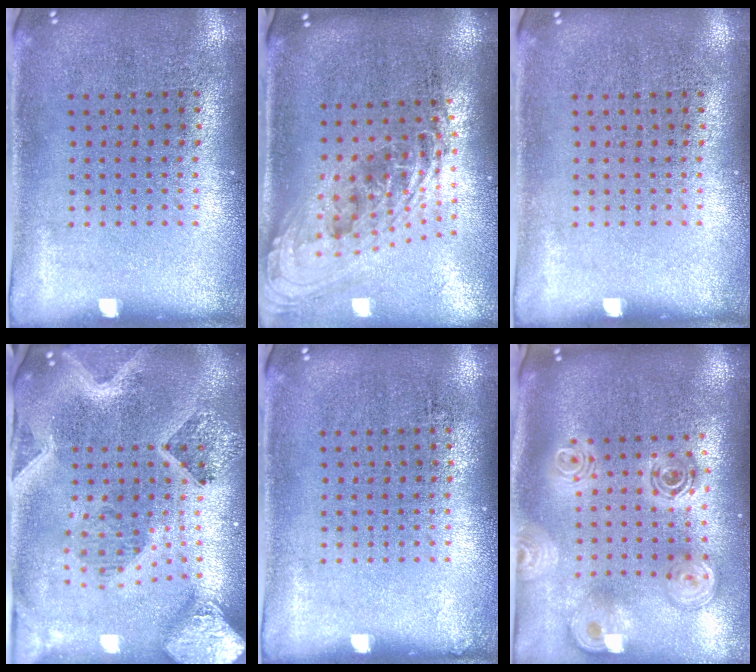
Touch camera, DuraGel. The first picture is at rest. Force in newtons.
{"total": 2.3, "press": 1.6, "slide": 1.6}
{"total": 0.0}
{"total": 4.3, "press": 3.3, "slide": 2.7}
{"total": 0.0}
{"total": 2.6, "press": 2.0, "slide": 1.7}